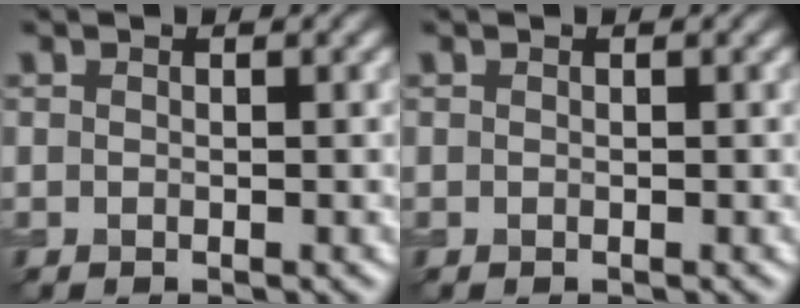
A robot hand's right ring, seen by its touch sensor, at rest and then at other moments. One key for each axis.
{"total": 0.0}